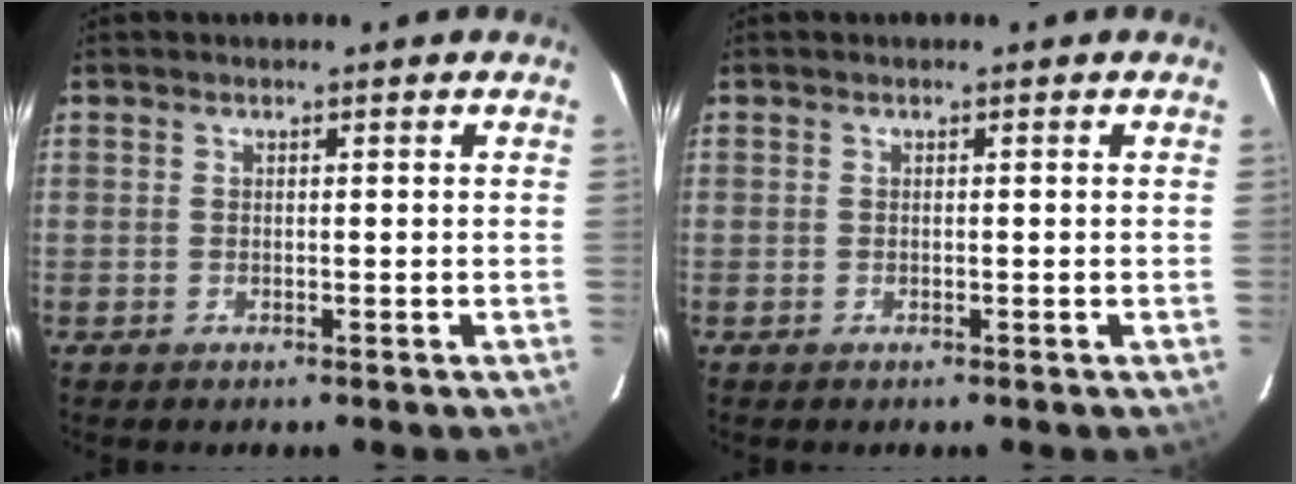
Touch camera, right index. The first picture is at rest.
{"total": 0.0}